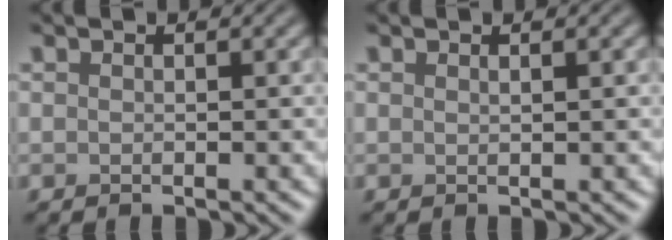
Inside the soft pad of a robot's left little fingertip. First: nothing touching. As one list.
[{"total": 0.6, "force": [0.3, 0.1, 0.5], "torque": [-0.004, 0.002, 0.005]}]